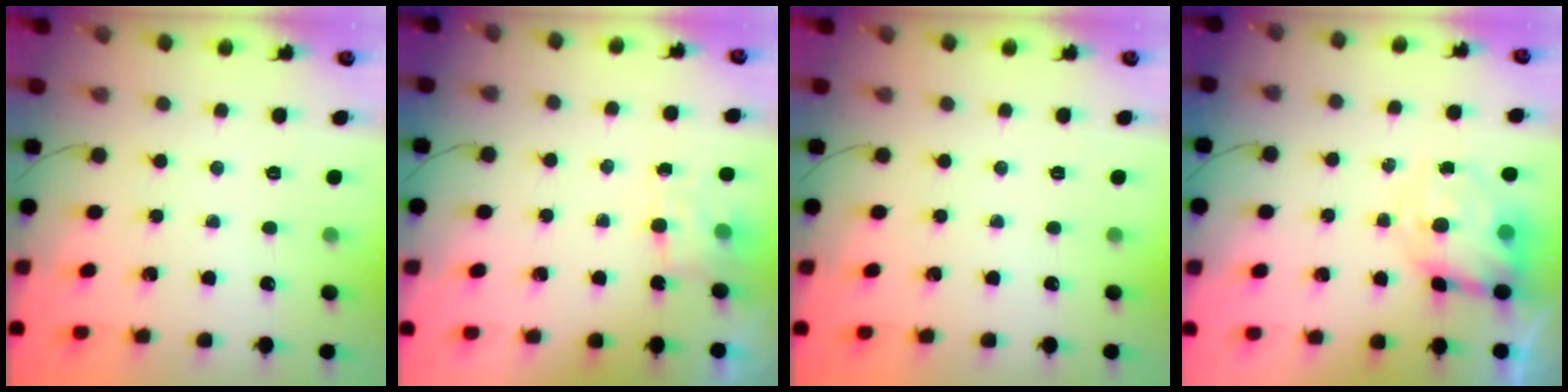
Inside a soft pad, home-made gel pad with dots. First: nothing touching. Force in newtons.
{"total": 6.1, "press": 5.9, "slide": 1.4}
{"total": 0.0}
{"total": 6.6, "press": 6.3, "slide": 2.0}